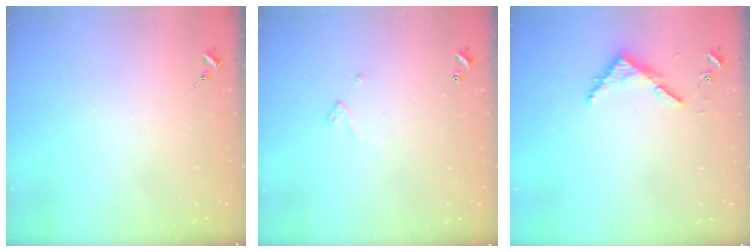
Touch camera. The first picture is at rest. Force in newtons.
{"total": 2.4, "press": 2.4, "slide": 0.2}
{"total": 3.9, "press": 3.9, "slide": 0.3}